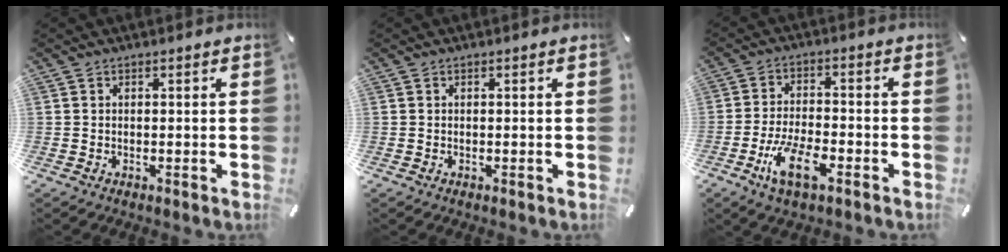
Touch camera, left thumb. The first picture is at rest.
{"total": 0.0}
{"total": 9.8, "force": [-5.0, 4.2, 7.4], "torque": [-0.156, 0.011, -0.092]}